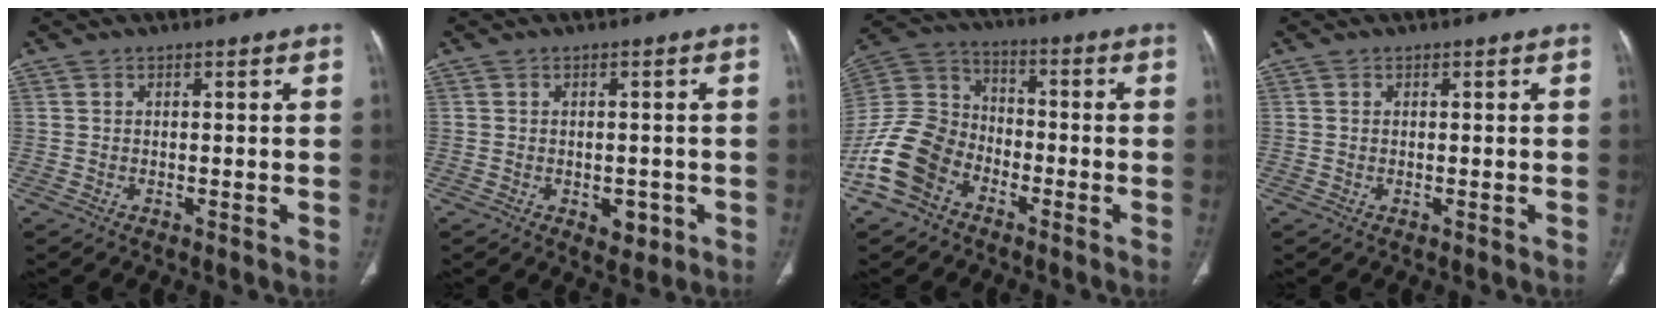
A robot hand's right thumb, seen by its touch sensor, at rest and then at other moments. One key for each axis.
{"total": 3.4, "fx": -1.1, "fy": 2.3, "fz": 2.3, "tx": -0.010, "ty": 0.003, "tz": -0.007}
{"total": 13.6, "fx": -7.1, "fy": 9.7, "fz": 6.4, "tx": -0.124, "ty": 0.054, "tz": -0.148}
{"total": 0.0}